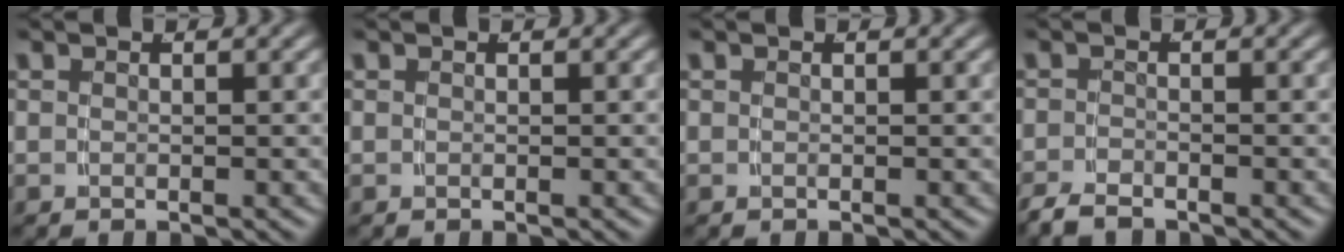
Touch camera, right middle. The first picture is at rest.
{"total": 0.0}
{"total": 0.0}
{"total": 2.1, "force": [-2.0, 0.5, 0.4], "torque": [-0.012, -0.011, -0.032]}